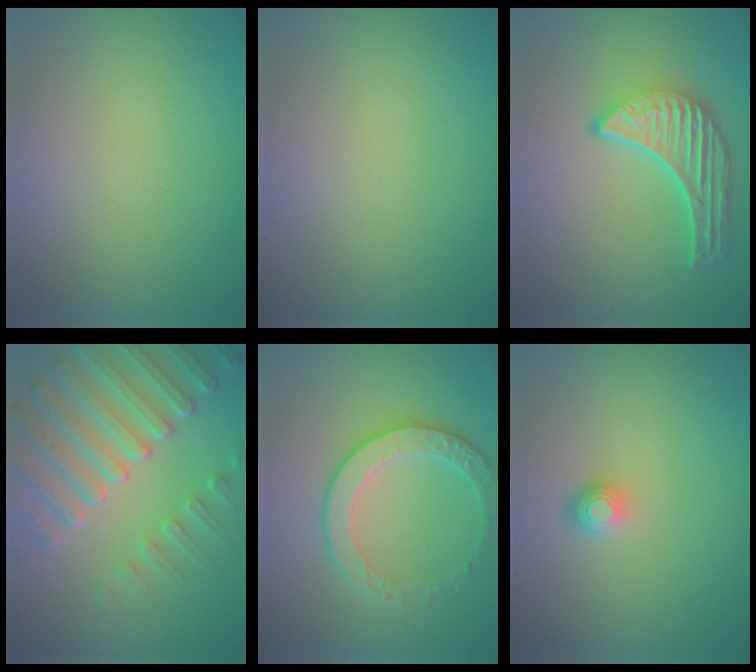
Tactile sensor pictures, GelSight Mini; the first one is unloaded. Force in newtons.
{"total": 0.0}
{"total": 5.1, "press": 3.8, "slide": 3.3}
{"total": 7.4, "press": 5.5, "slide": 4.9}
{"total": 3.9, "press": 3.5, "slide": 1.8}
{"total": 1.2, "press": 1.0, "slide": 0.7}